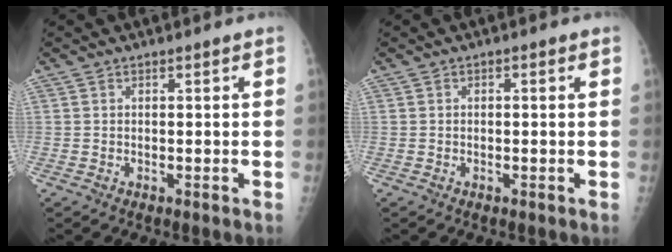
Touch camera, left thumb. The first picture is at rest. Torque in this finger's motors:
{"motor_torque": [-0.27, -0.18, -0.21, -0.20, -0.01]}